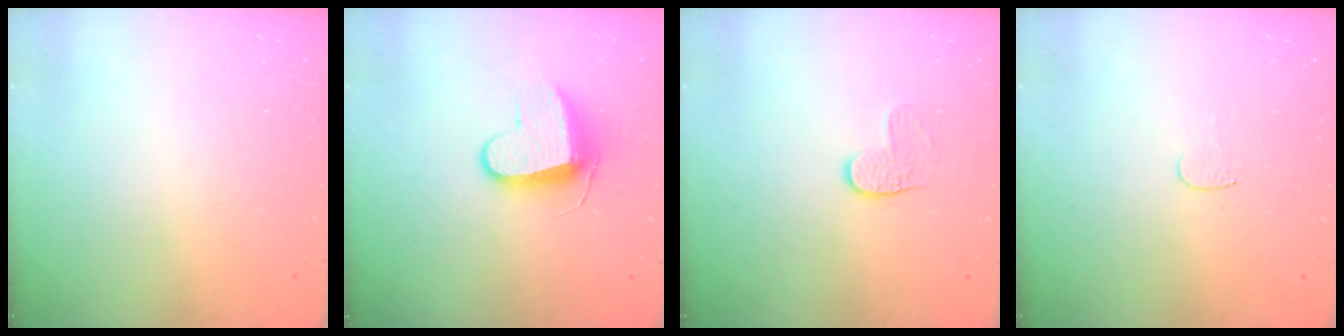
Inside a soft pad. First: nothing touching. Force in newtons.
{"total": 9.1, "press": 9.1, "slide": 0.3}
{"total": 3.7, "press": 3.7, "slide": 0.2}
{"total": 3.4, "press": 3.4, "slide": 0.4}